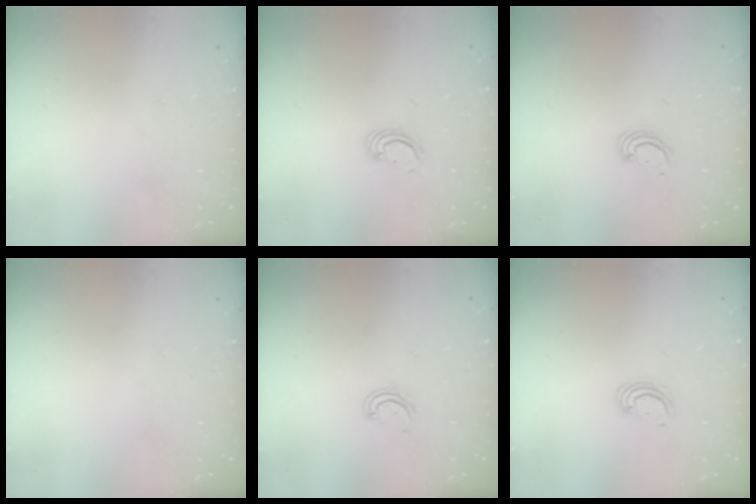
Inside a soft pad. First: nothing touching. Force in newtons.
{"total": 2.2, "press": 2.2, "slide": 0.2}
{"total": 2.7, "press": 2.7, "slide": 0.2}
{"total": 0.0}
{"total": 3.9, "press": 3.9, "slide": 0.4}
{"total": 3.3, "press": 3.3, "slide": 0.2}